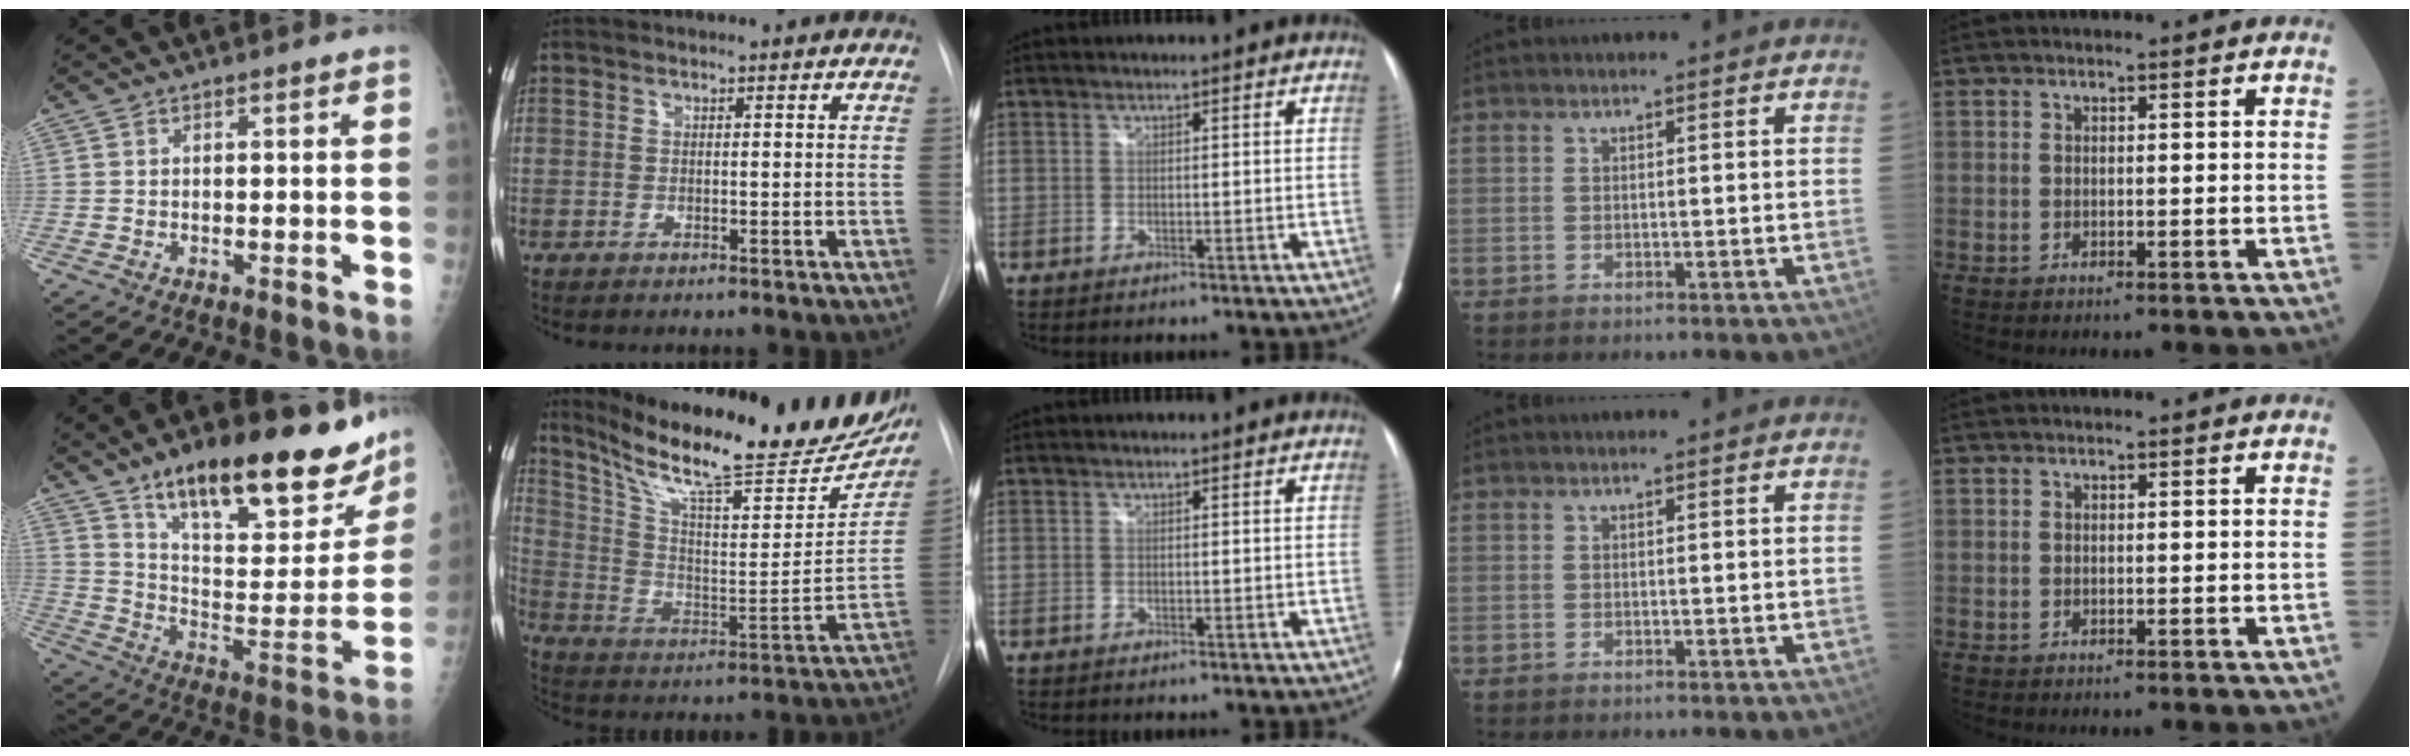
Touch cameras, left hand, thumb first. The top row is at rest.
{"thumb": {"total": 27.5, "force": [19.2, 9.7, 17.1], "torque": [-0.207, -0.075, 0.292]}, "index": {"total": 28.5, "force": [23.3, 5.9, 15.4], "torque": [-0.246, -0.041, 0.331]}}